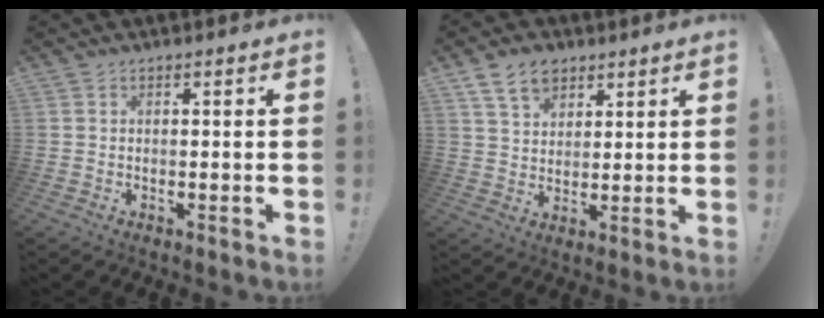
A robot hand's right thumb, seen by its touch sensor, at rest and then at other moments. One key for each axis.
{"total": 9.6, "fx": 5.9, "fy": 6.3, "fz": 4.1, "tx": -0.064, "ty": -0.022, "tz": 0.112}